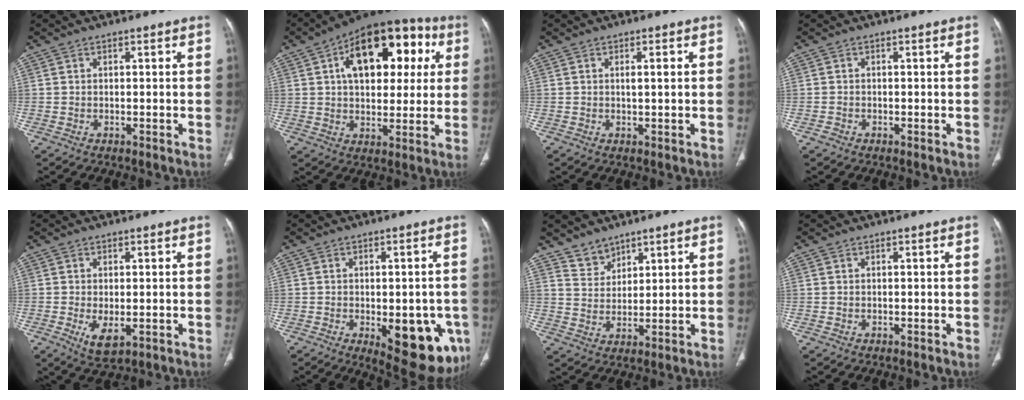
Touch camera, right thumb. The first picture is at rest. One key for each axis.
{"total": 21.9, "fx": 6.3, "fy": 12.4, "fz": 17.0, "tx": -0.203, "ty": 0.020, "tz": 0.088}
{"total": 1.8, "fx": 0.4, "fy": 0.3, "fz": 1.8, "tx": -0.031, "ty": 0.000, "tz": 0.007}
{"total": 0.6, "fx": -0.5, "fy": 0.4, "fz": 0.3, "tx": -0.007, "ty": -0.001, "tz": -0.013}
{"total": 4.8, "fx": -1.2, "fy": 2.3, "fz": 4.0, "tx": -0.072, "ty": -0.012, "tz": -0.012}
{"total": 16.0, "fx": -5.3, "fy": 7.3, "fz": 13.3, "tx": -0.123, "ty": -0.001, "tz": -0.046}
{"total": 4.4, "fx": 3.7, "fy": 2.3, "fz": 0.5, "tx": 0.013, "ty": -0.031, "tz": 0.075}
{"total": 0.0}